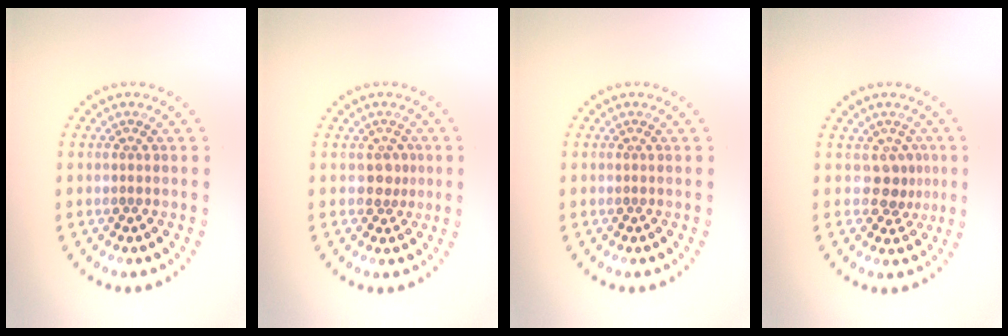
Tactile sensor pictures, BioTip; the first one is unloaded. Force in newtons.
{"total": 1.7, "press": 1.4, "slide": 0.9}
{"total": 0.0}
{"total": 2.3, "press": 1.6, "slide": 1.6}